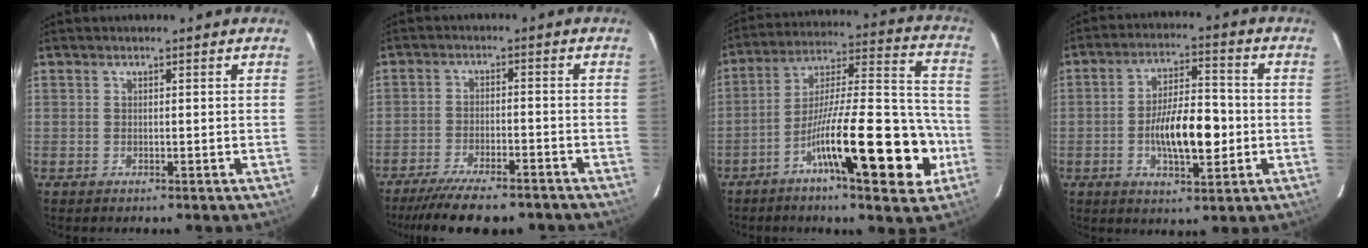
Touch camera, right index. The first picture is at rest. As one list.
[{"total": 14.3, "force": [-12.0, 3.3, 7.1], "torque": [-0.127, -0.012, -0.182]}, {"total": 20.8, "force": [-8.3, 4.0, 18.7], "torque": [-0.295, 0.014, -0.127]}, {"total": 11.8, "force": [-2.1, 4.0, 10.8], "torque": [-0.194, 0.014, -0.031]}]